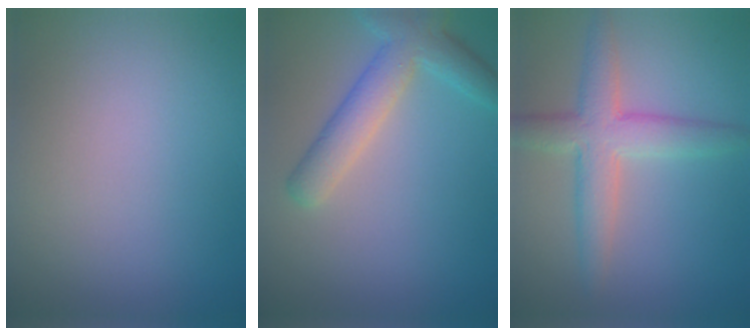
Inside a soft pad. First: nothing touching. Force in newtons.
{"total": 4.6, "press": 4.6, "slide": 0.2}
{"total": 4.7, "press": 4.7, "slide": 0.3}